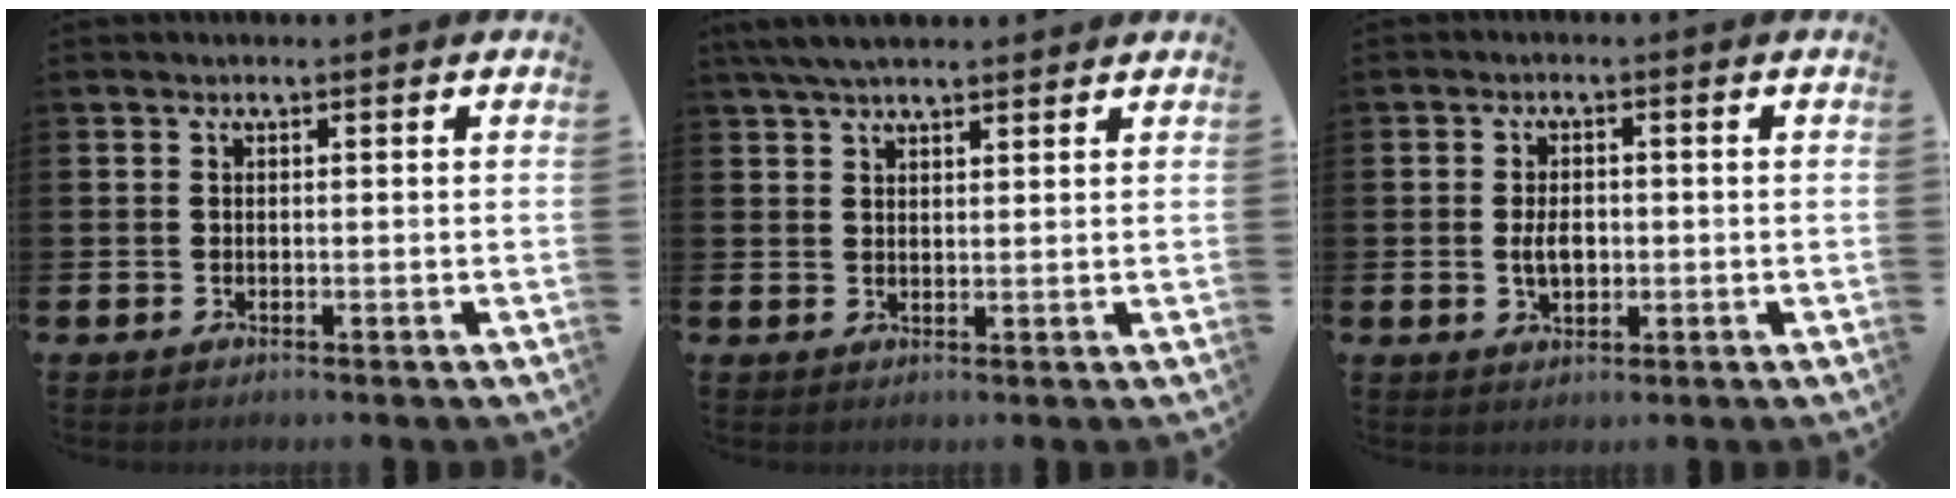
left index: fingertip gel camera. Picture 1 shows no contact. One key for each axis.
{"total": 4.6, "fx": 4.0, "fy": 1.1, "fz": 2.0, "tx": -0.044, "ty": -0.007, "tz": 0.074}
{"total": 3.2, "fx": -0.1, "fy": 2.0, "fz": 2.5, "tx": -0.034, "ty": 0.000, "tz": -0.005}